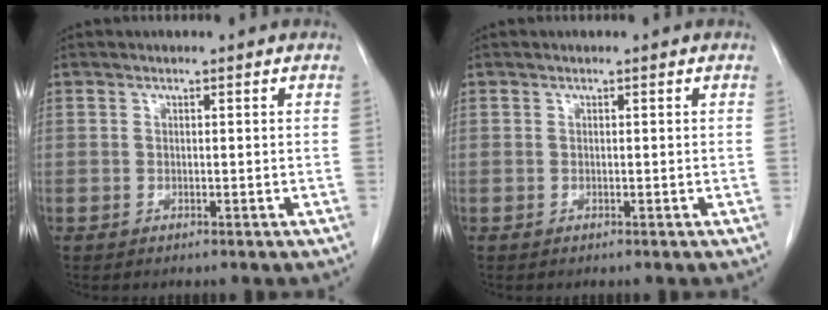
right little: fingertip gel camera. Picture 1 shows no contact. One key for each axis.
{"total": 0.0}